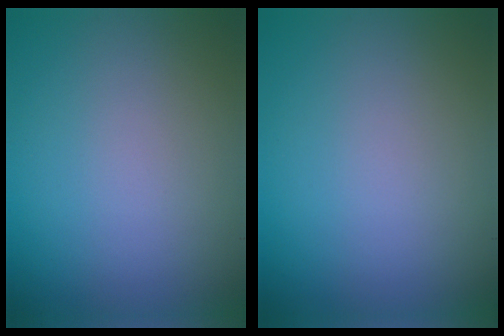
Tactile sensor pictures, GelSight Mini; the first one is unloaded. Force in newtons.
{"total": 0.0}